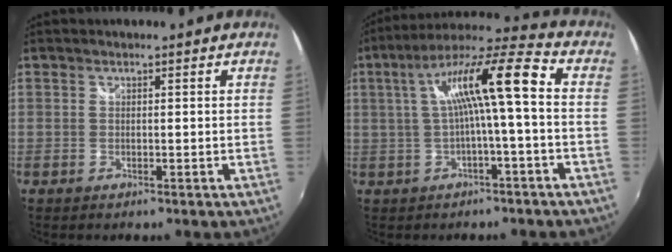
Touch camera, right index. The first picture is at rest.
{"total": 12.4, "force": [0.3, 0.9, 12.3], "torque": [-0.225, 0.027, 0.010]}